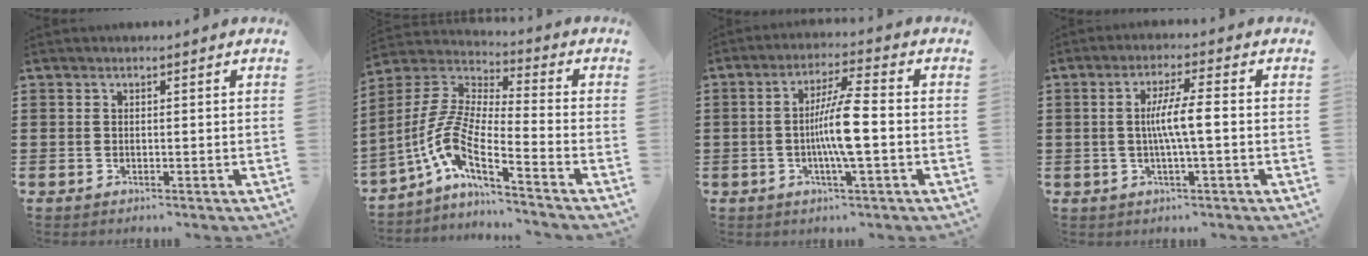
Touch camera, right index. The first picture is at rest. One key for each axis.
{"total": 7.5, "fx": -4.6, "fy": 0.9, "fz": 5.9, "tx": -0.167, "ty": -0.039, "tz": -0.106}
{"total": 7.9, "fx": -1.3, "fy": 0.3, "fz": 7.8, "tx": -0.148, "ty": -0.010, "tz": -0.031}
{"total": 5.4, "fx": -0.5, "fy": 0.3, "fz": 5.4, "tx": -0.095, "ty": -0.002, "tz": -0.013}